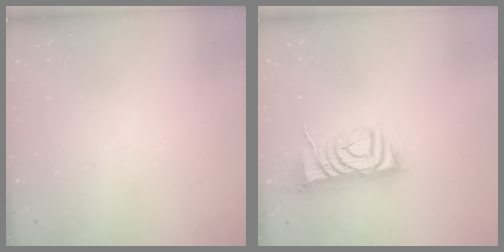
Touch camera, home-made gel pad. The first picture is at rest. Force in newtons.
{"total": 8.3, "press": 8.2, "slide": 1.0}